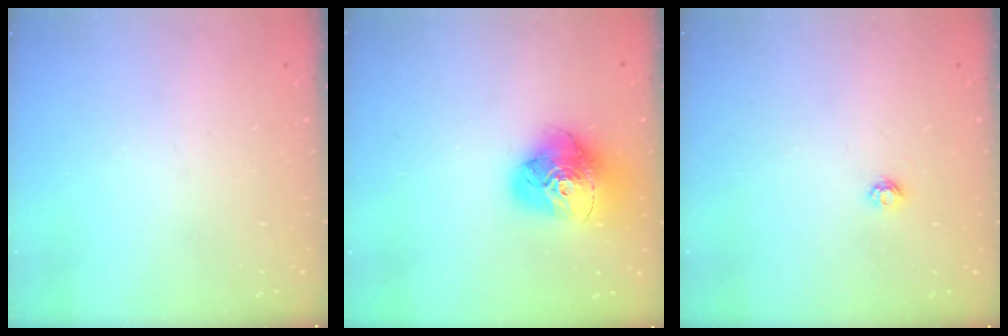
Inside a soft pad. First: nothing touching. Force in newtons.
{"total": 17.2, "press": 17.1, "slide": 1.9}
{"total": 3.7, "press": 3.7, "slide": 0.5}